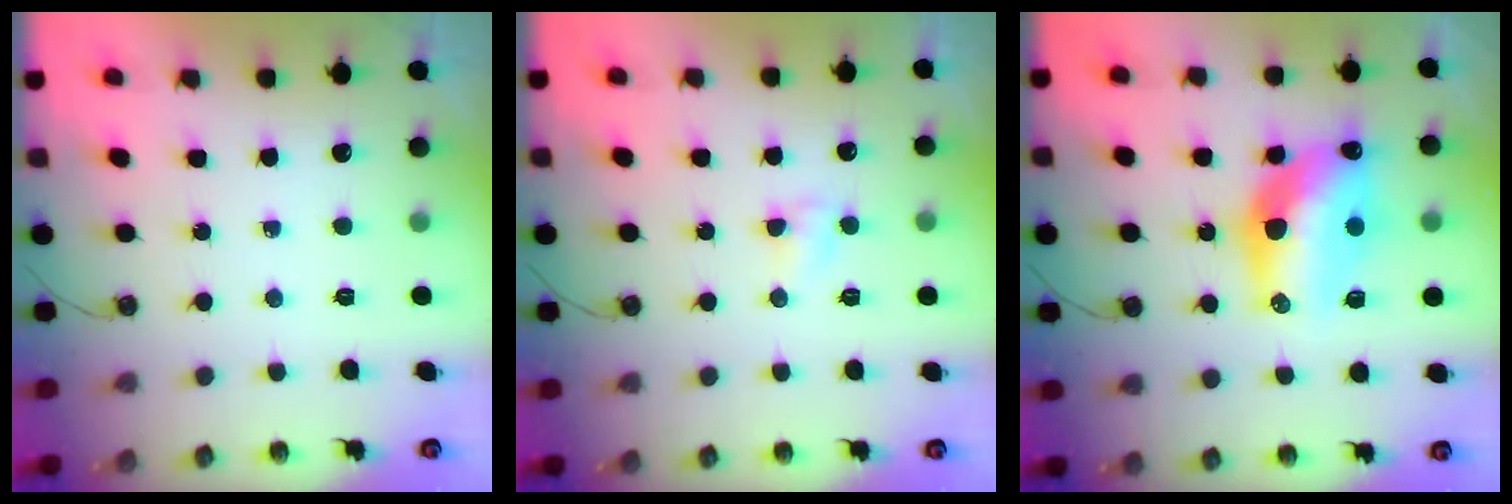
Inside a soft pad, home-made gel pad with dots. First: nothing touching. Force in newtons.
{"total": 3.0, "press": 3.0, "slide": 0.4}
{"total": 15.9, "press": 15.5, "slide": 3.3}